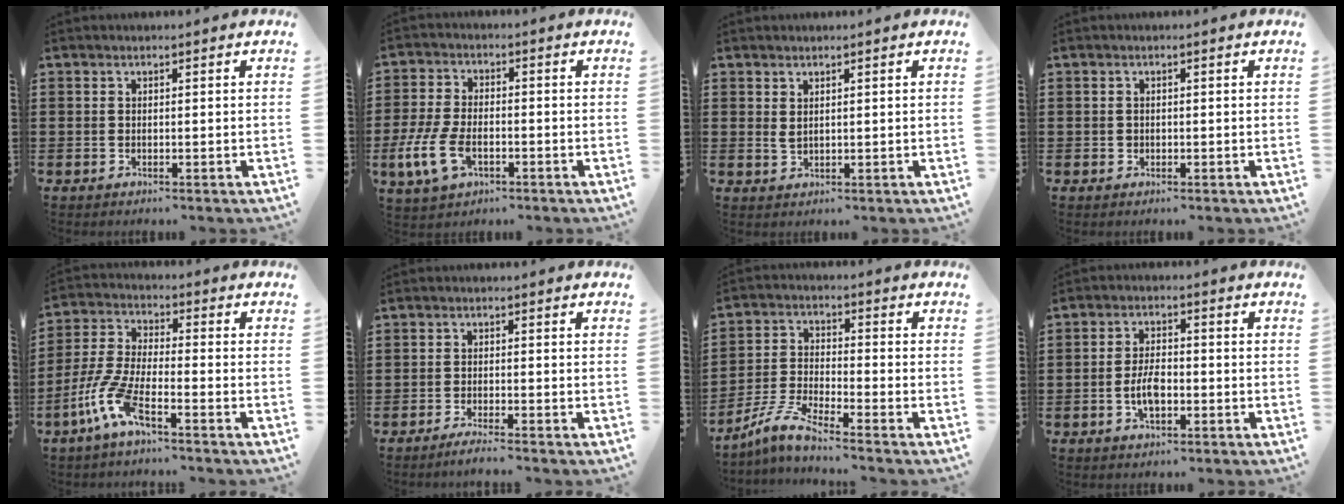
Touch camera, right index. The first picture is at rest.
{"total": 5.6, "force": [-1.4, 2.5, 4.7], "torque": [-0.117, -0.013, -0.030]}
{"total": 1.5, "force": [1.1, 0.5, 0.9], "torque": [-0.019, 0.002, 0.019]}
{"total": 0.5, "force": [0.0, 0.5, 0.2], "torque": [-0.006, 0.001, 0.001]}
{"total": 8.1, "force": [-5.0, 1.4, 6.2], "torque": [-0.171, -0.022, -0.105]}
{"total": 1.9, "force": [-1.8, -0.2, 0.7], "torque": [-0.011, 0.000, -0.033]}
{"total": 6.3, "force": [-5.3, 0.3, 3.3], "torque": [-0.089, -0.012, -0.110]}
{"total": 5.0, "force": [-1.2, 2.3, 4.2], "torque": [-0.094, 0.001, -0.027]}